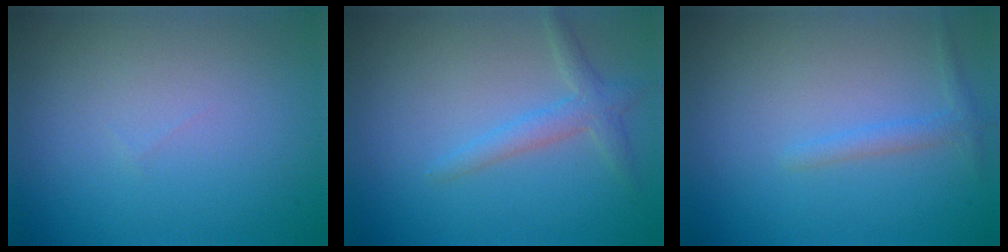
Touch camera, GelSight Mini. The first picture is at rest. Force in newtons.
{"total": 2.2, "press": 2.2, "slide": 0.1}
{"total": 1.3, "press": 1.3, "slide": 0.1}